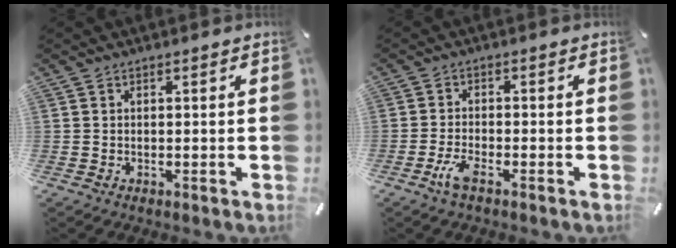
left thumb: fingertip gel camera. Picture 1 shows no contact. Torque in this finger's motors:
{"motor_torque": [-0.01, 0.04, 0.00, 0.00, 0.01]}